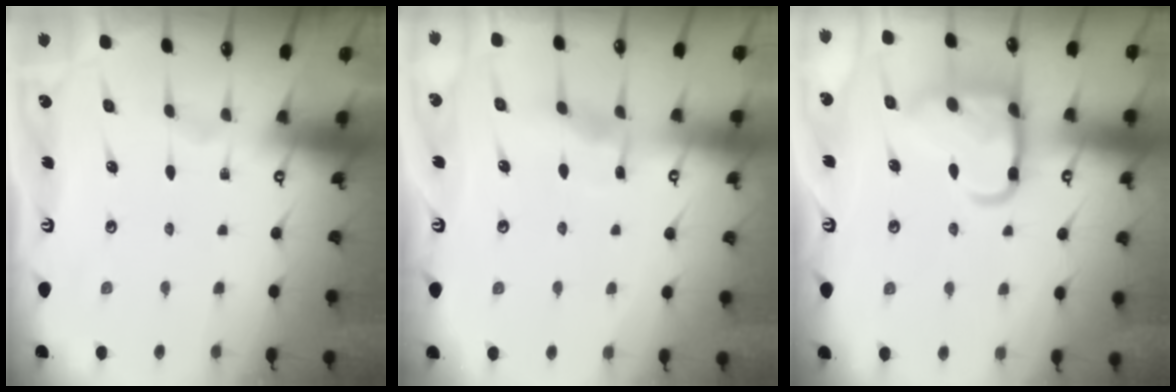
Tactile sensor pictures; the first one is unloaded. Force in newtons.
{"total": 5.1, "press": 5.0, "slide": 0.6}
{"total": 16.1, "press": 16.0, "slide": 1.3}